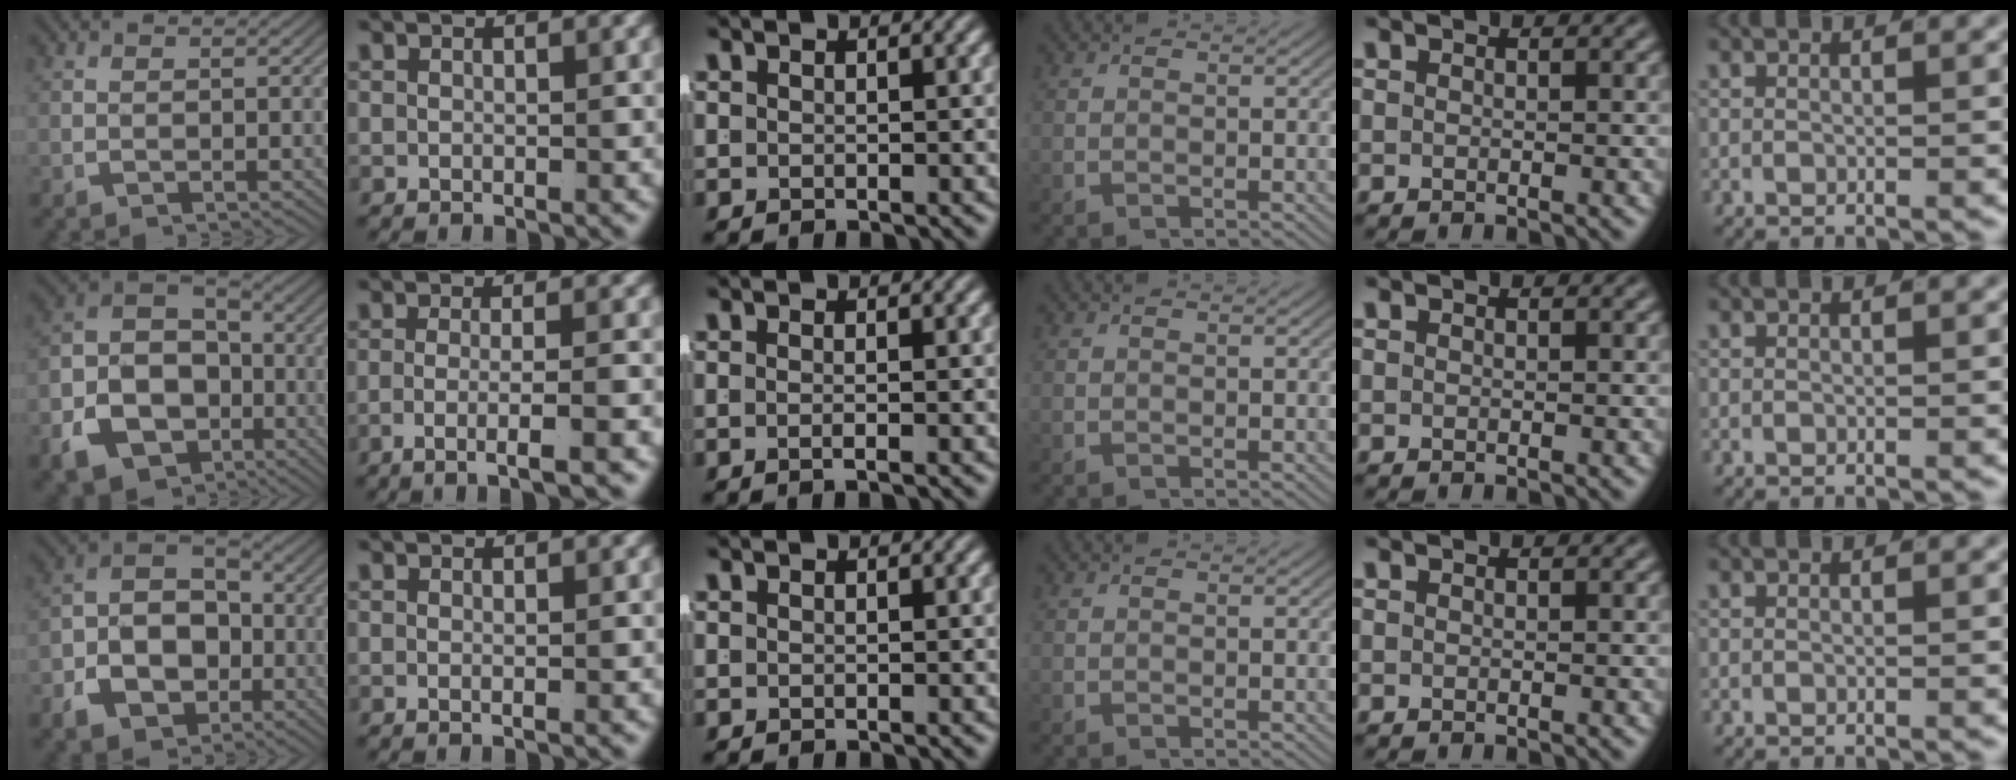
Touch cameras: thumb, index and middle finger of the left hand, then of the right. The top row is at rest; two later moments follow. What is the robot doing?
{"motion": "lift_and_place", "object": "shorts"}